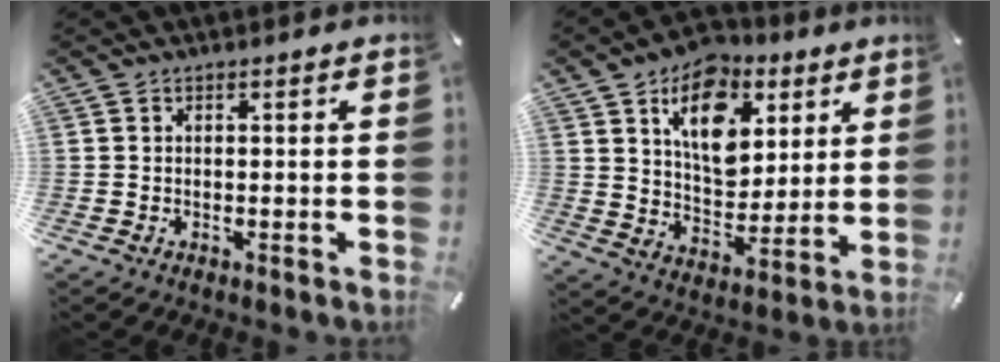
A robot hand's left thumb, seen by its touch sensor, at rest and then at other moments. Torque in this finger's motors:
{"motor_torque": [0.99, 1.25, 1.31, -1.45, 0.30]}